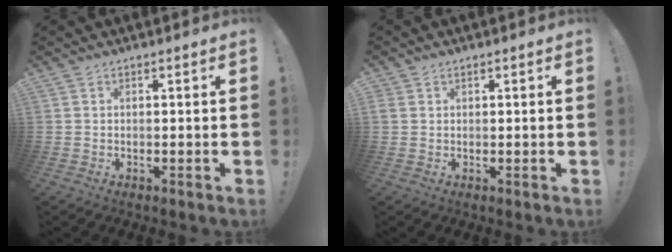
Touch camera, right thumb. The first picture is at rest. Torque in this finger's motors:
{"motor_torque": [0.13, -0.14, 0.09, -0.09, 0.05]}